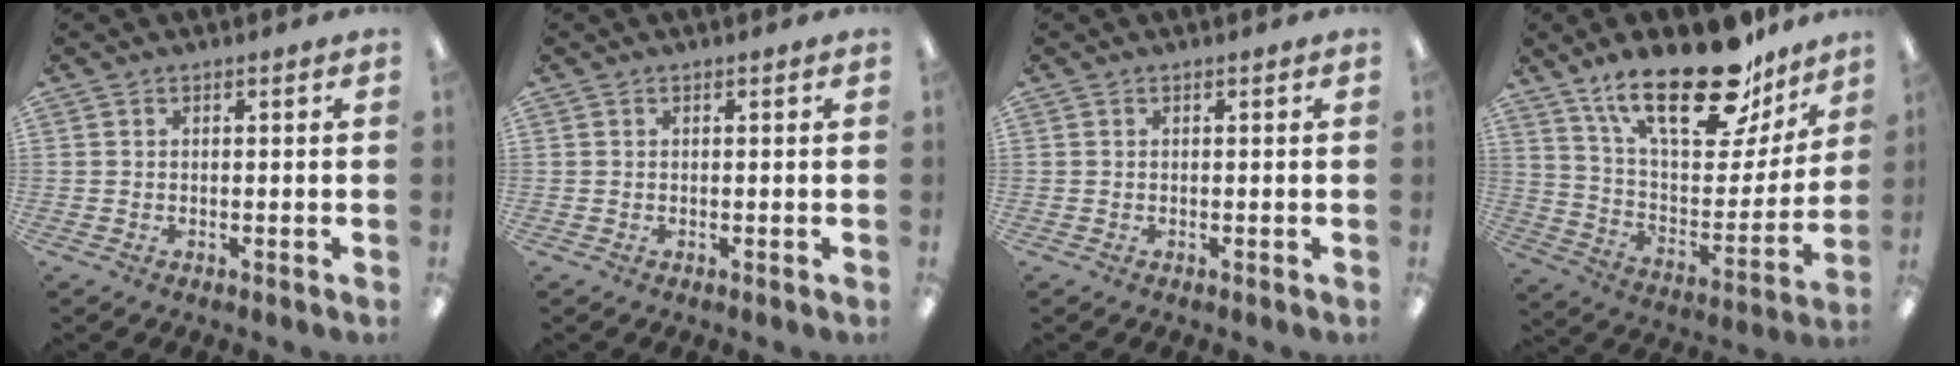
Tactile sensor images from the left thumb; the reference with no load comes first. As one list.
[{"total": 0.0}, {"total": 0.0}, {"total": 25.9, "force": [17.8, 10.0, 15.9], "torque": [-0.248, -0.108, 0.303]}]